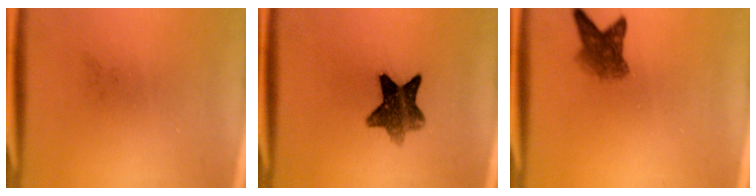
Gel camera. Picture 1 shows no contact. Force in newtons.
{"total": 8.5}
{"total": 4.2}